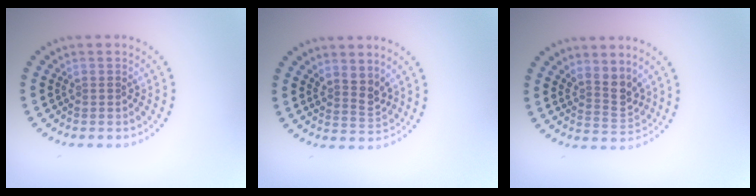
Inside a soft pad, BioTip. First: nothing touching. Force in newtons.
{"total": 2.2, "press": 1.7, "slide": 1.4}
{"total": 2.7, "press": 2.0, "slide": 1.8}